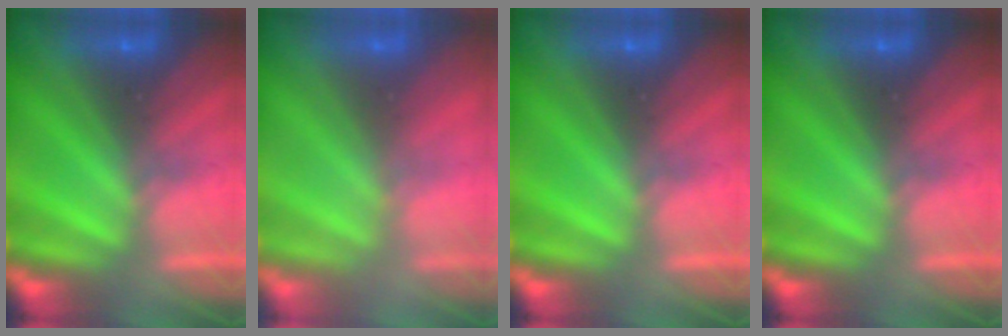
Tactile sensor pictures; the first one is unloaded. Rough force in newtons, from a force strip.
{"total": 2.6}
{"total": 0.0}
{"total": 0.0}